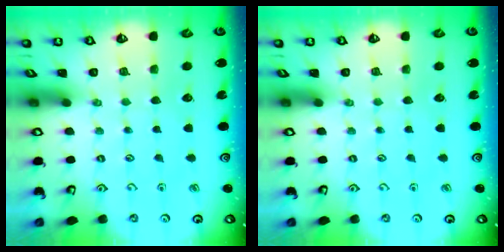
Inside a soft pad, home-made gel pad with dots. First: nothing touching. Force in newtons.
{"total": 0.0}